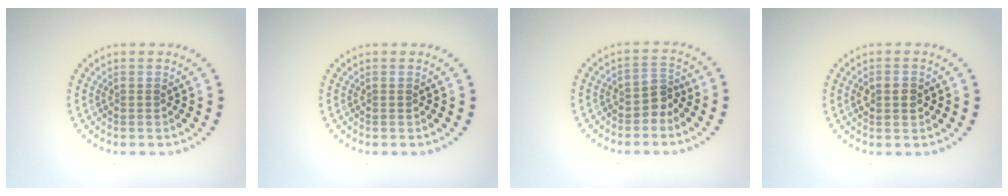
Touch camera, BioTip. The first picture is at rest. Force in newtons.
{"total": 0.0}
{"total": 2.1, "press": 1.6, "slide": 1.3}
{"total": 2.3, "press": 2.3, "slide": 0.1}